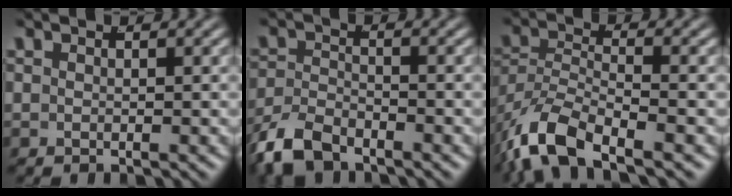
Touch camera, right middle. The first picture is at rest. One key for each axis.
{"total": 4.3, "fx": -3.4, "fy": 2.0, "fz": 1.7, "tx": -0.039, "ty": -0.014, "tz": -0.055}
{"total": 6.6, "fx": -4.1, "fy": 3.2, "fz": 4.0, "tx": -0.098, "ty": -0.034, "tz": -0.056}